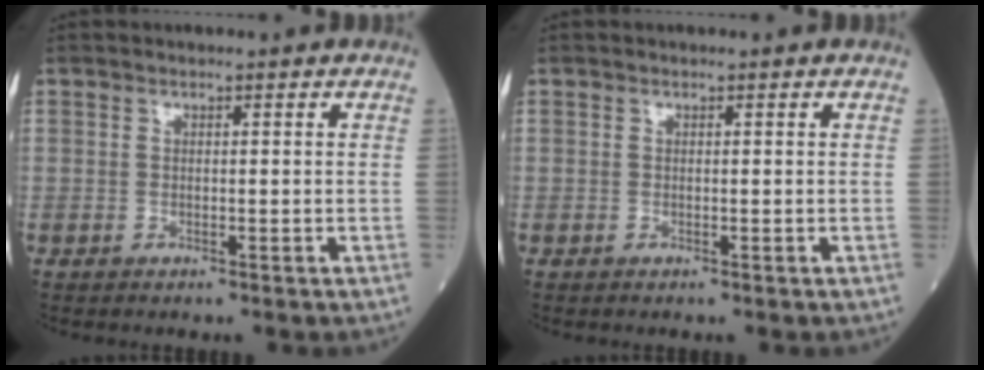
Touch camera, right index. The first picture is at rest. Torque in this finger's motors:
{"motor_torque": [0.00, 0.01, 0.00, 0.00]}